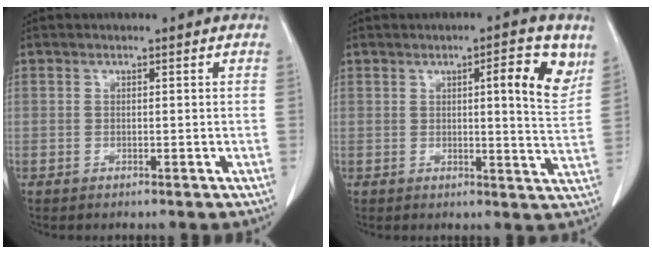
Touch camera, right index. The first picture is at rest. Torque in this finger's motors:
{"motor_torque": [0.09, 0.26, 0.12, 0.06]}